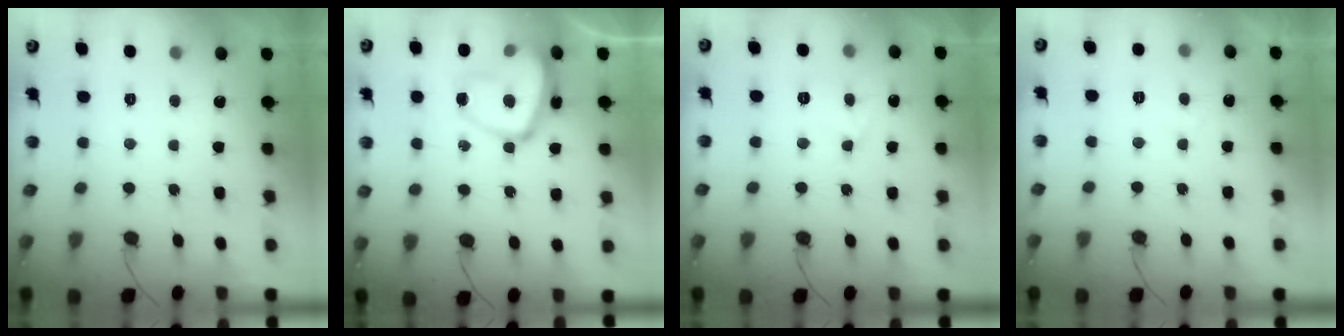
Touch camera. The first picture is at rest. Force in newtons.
{"total": 15.8, "press": 15.7, "slide": 1.4}
{"total": 5.6, "press": 5.5, "slide": 0.6}
{"total": 2.0, "press": 1.9, "slide": 0.6}